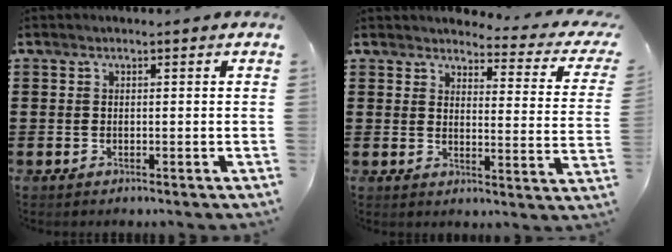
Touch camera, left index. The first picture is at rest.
{"total": 3.3, "force": [3.1, 0.3, 1.1], "torque": [-0.033, -0.023, 0.047]}